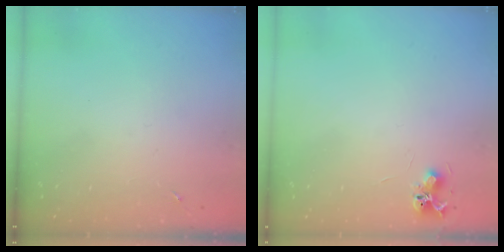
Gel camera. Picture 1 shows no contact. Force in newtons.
{"total": 6.5, "press": 6.5, "slide": 0.8}